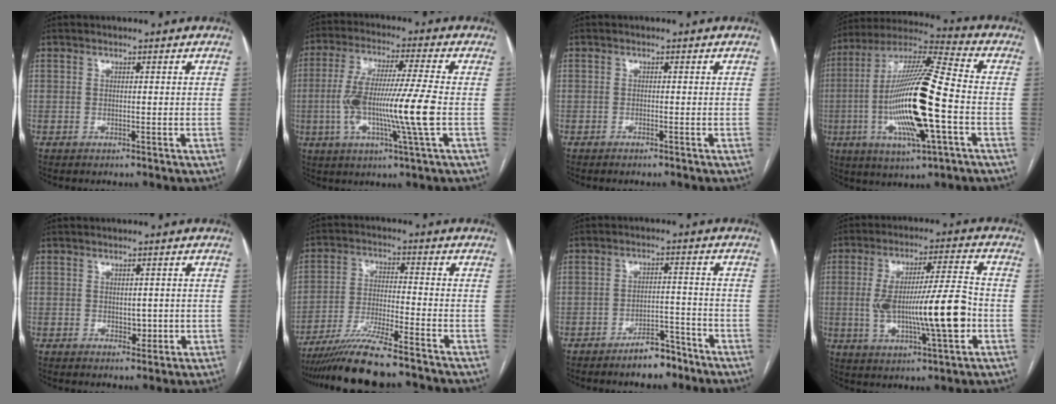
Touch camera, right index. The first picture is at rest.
{"total": 13.2, "force": [-2.0, -0.6, 13.0], "torque": [-0.253, -0.005, -0.044]}
{"total": 0.8, "force": [-0.7, -0.1, 0.3], "torque": [-0.009, 0.000, -0.010]}
{"total": 20.3, "force": [-3.9, 2.0, 19.8], "torque": [-0.400, -0.010, -0.071]}
{"total": 2.5, "force": [-0.2, 1.6, 1.8], "torque": [-0.024, 0.001, 0.005]}
{"total": 11.0, "force": [-9.2, -0.3, 5.9], "torque": [-0.104, -0.025, -0.161]}
{"total": 5.6, "force": [-4.5, 2.1, 2.8], "torque": [-0.039, 0.008, -0.068]}
{"total": 14.9, "force": [-2.2, 2.1, 14.6], "torque": [-0.260, 0.009, -0.031]}